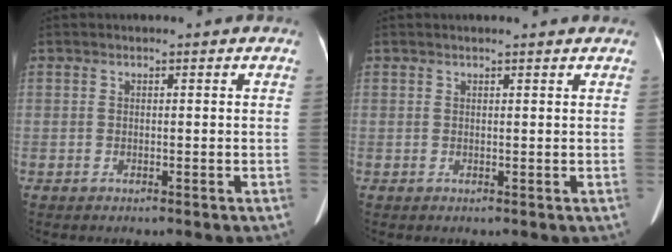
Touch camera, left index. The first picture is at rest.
{"total": 1.9, "force": [1.7, 0.0, 0.7], "torque": [-0.014, 0.010, 0.020]}